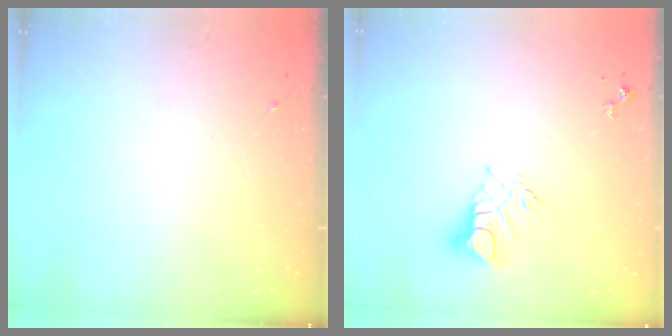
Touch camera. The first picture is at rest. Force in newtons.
{"total": 10.2, "press": 10.1, "slide": 0.8}